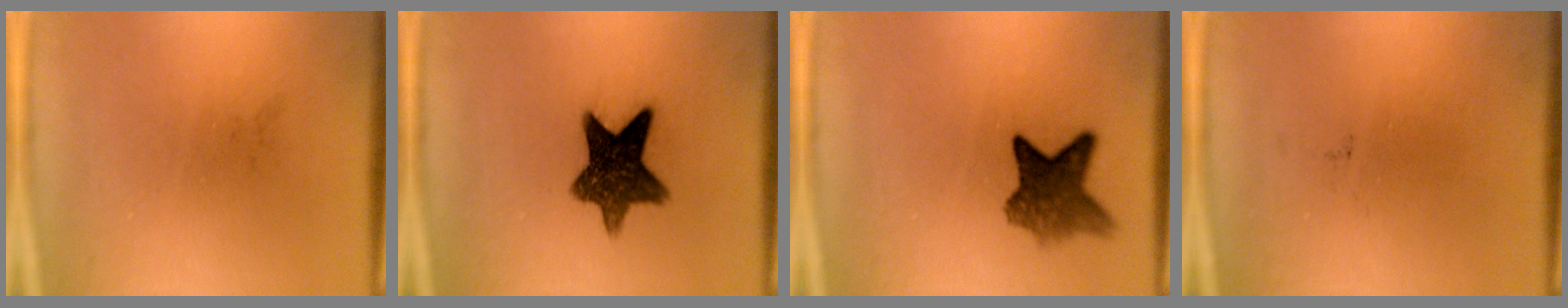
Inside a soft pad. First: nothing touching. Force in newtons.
{"total": 10.7}
{"total": 7.0}
{"total": 0.0}